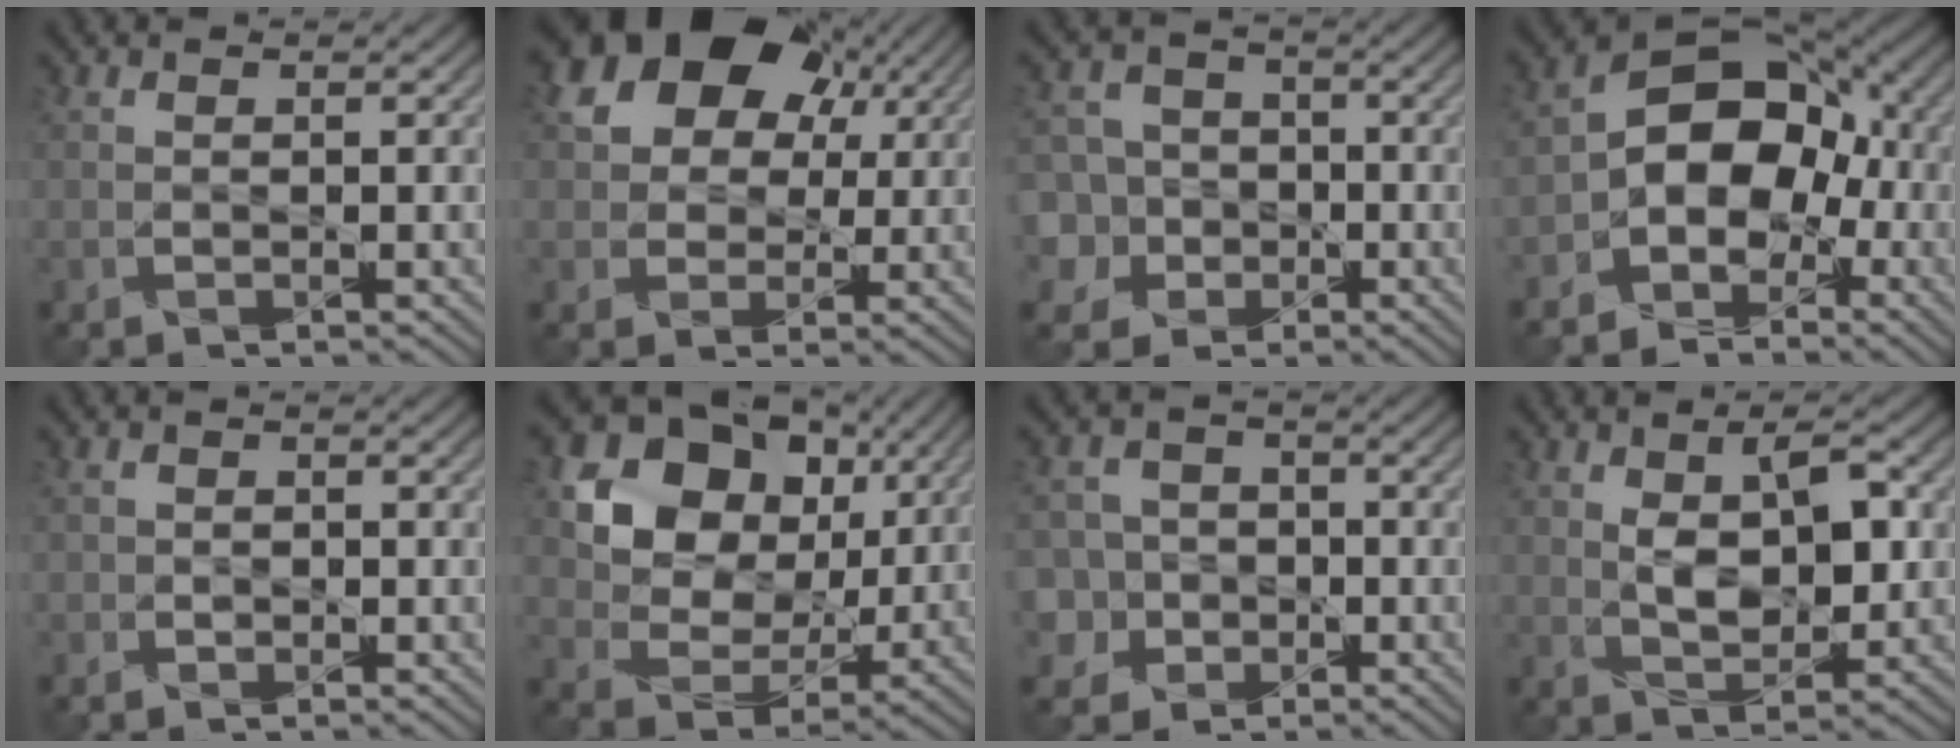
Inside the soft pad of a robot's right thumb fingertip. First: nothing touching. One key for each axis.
{"total": 14.5, "fx": 6.4, "fy": 10.5, "fz": 7.6, "tx": -0.171, "ty": 0.055, "tz": 0.110}
{"total": 8.8, "fx": -2.5, "fy": 8.0, "fz": 2.7, "tx": -0.092, "ty": -0.011, "tz": -0.073}
{"total": 9.8, "fx": -2.5, "fy": 7.1, "fz": 6.4, "tx": -0.096, "ty": 0.004, "tz": -0.066}
{"total": 1.3, "fx": -0.4, "fy": 1.1, "fz": 0.4, "tx": 0.000, "ty": -0.003, "tz": -0.009}
{"total": 13.5, "fx": 4.8, "fy": 10.4, "fz": 7.1, "tx": -0.154, "ty": 0.008, "tz": 0.086}
{"total": 7.8, "fx": -2.0, "fy": 7.1, "fz": 2.3, "tx": -0.073, "ty": 0.004, "tz": -0.066}
{"total": 6.7, "fx": 1.3, "fy": 3.5, "fz": 5.6, "tx": -0.095, "ty": -0.001, "tz": 0.027}